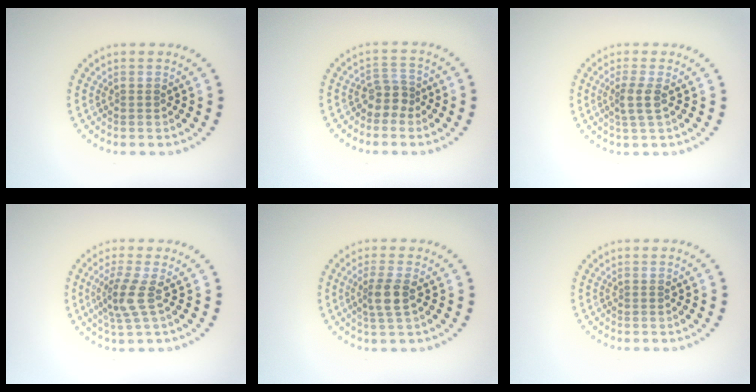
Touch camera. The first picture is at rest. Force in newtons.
{"total": 2.2, "press": 1.7, "slide": 1.4}
{"total": 1.8, "press": 1.5, "slide": 1.0}
{"total": 2.7, "press": 2.1, "slide": 1.8}
{"total": 2.5, "press": 2.0, "slide": 1.4}
{"total": 0.0}